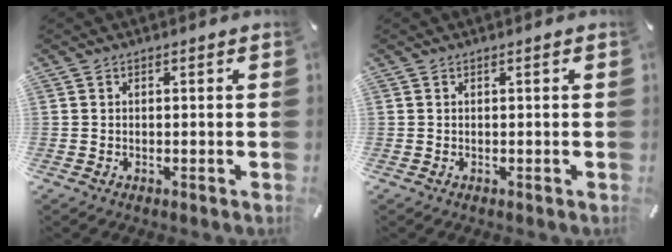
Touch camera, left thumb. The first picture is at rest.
{"total": 0.0}